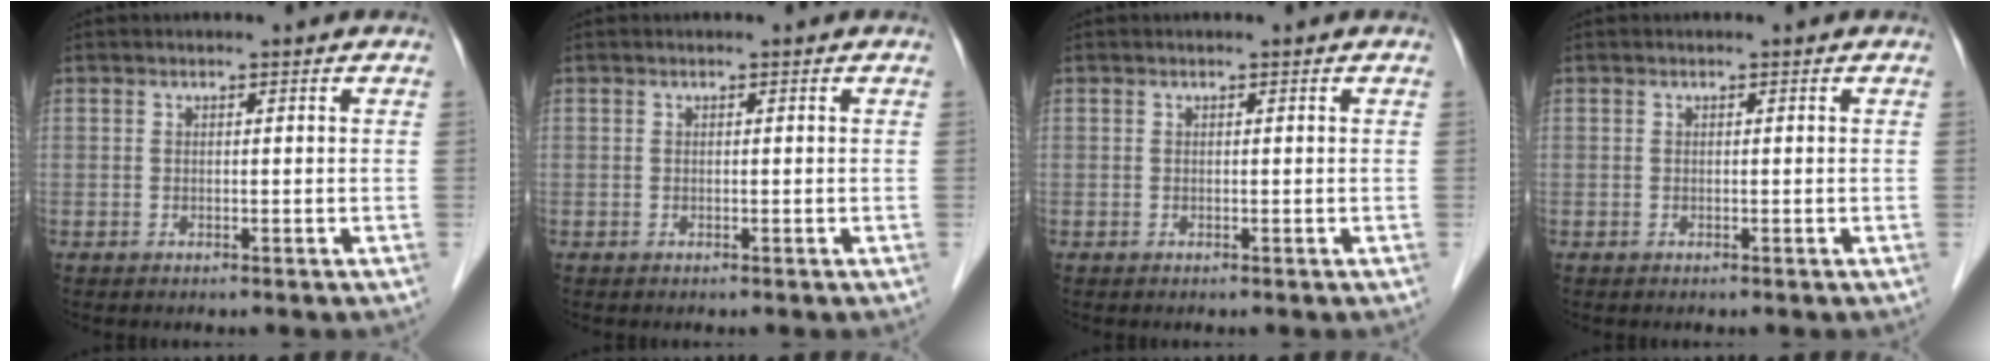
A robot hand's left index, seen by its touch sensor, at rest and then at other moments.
{"total": 0.0}
{"total": 0.0}
{"total": 0.0}